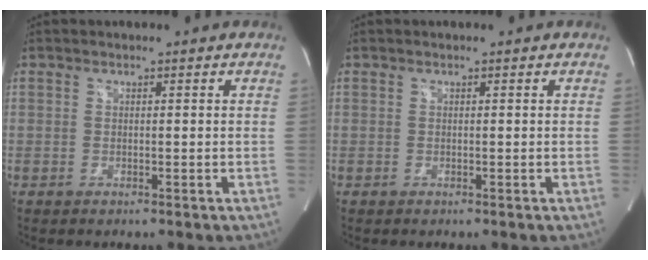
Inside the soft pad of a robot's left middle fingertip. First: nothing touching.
{"total": 0.0}